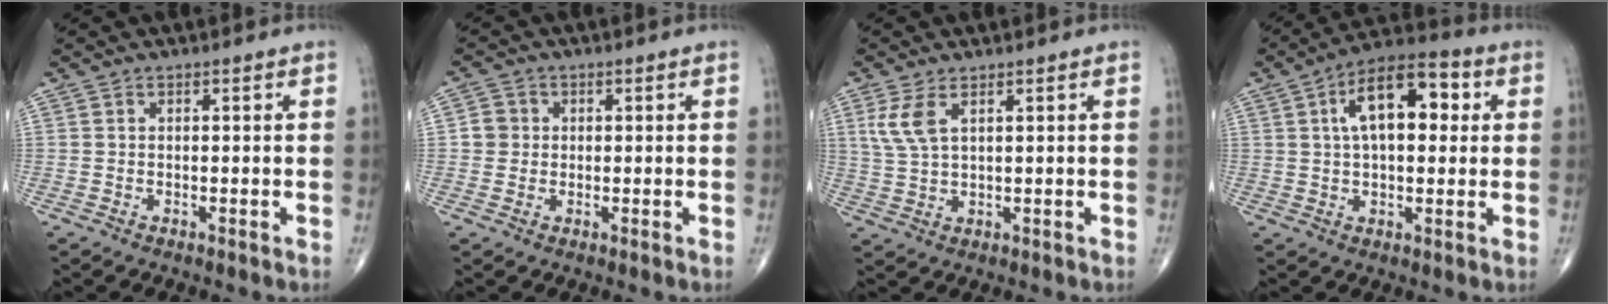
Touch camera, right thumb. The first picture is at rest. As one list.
[{"total": 3.0, "force": [0.2, 2.9, 0.8], "torque": [0.006, 0.005, -0.001]}, {"total": 5.0, "force": [2.2, 2.0, 4.0], "torque": [-0.095, -0.002, 0.054]}, {"total": 13.9, "force": [3.4, 7.0, 11.5], "torque": [-0.168, 0.021, 0.048]}]